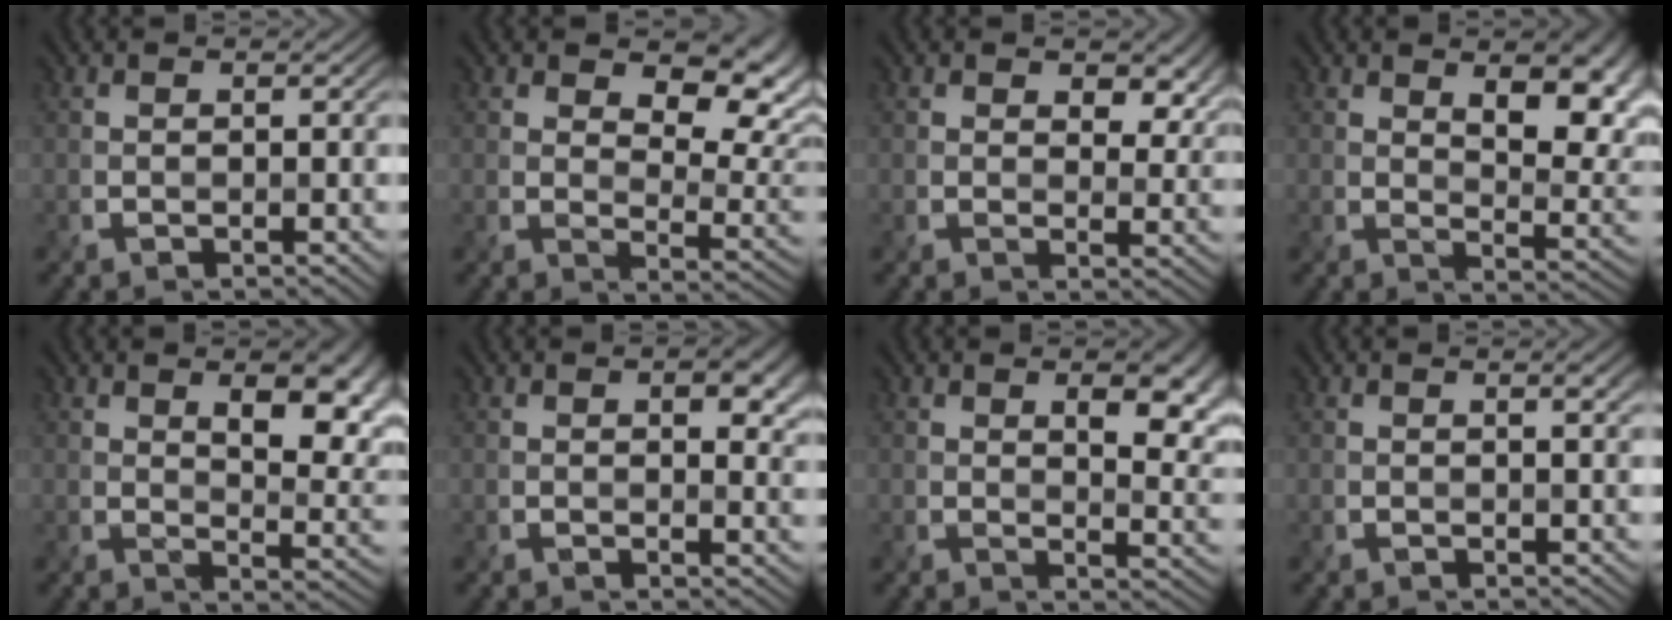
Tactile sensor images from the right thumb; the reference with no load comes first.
{"total": 10.6, "force": [4.7, 6.2, 7.2], "torque": [-0.101, -0.008, 0.069]}
{"total": 6.4, "force": [2.9, 3.7, 4.2], "torque": [-0.062, -0.005, 0.046]}
{"total": 10.3, "force": [4.0, 4.9, 8.1], "torque": [-0.112, -0.011, 0.065]}
{"total": 9.4, "force": [3.5, 4.3, 7.6], "torque": [-0.101, -0.011, 0.058]}
{"total": 5.5, "force": [1.6, 2.8, 4.4], "torque": [-0.053, -0.004, 0.025]}
{"total": 7.4, "force": [2.9, 3.4, 5.9], "torque": [-0.082, -0.010, 0.051]}
{"total": 2.0, "force": [1.0, 0.5, 1.6], "torque": [-0.017, 0.004, 0.014]}